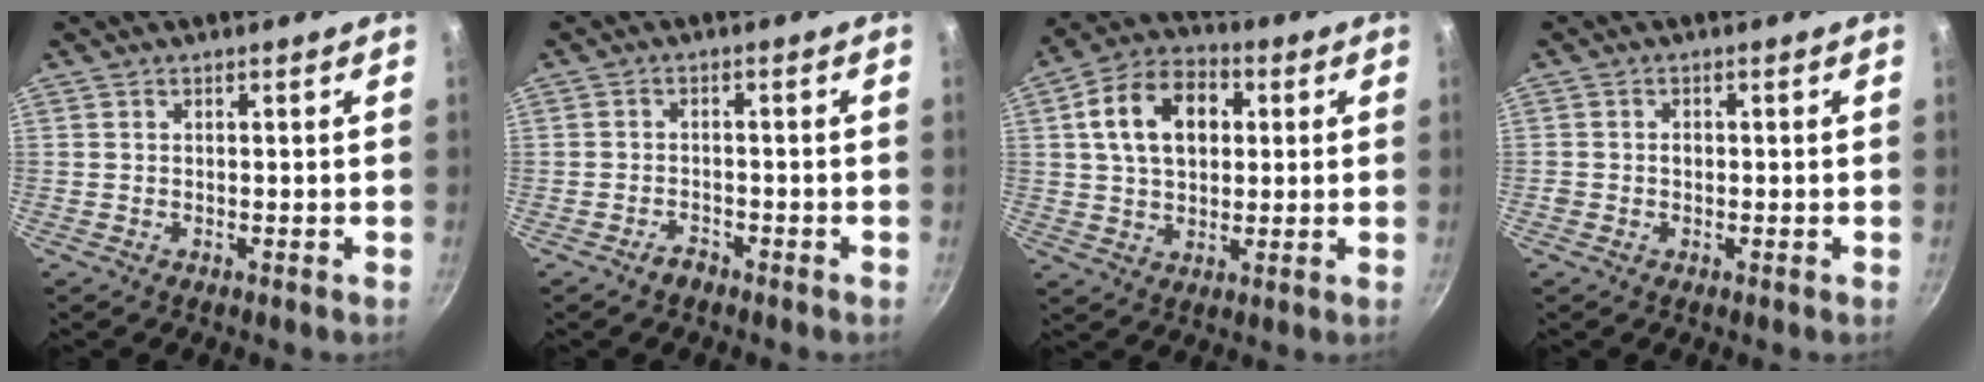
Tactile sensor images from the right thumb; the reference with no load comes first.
{"total": 2.2, "force": [-1.7, 1.2, 0.8], "torque": [-0.004, 0.023, -0.026]}
{"total": 13.9, "force": [3.1, 9.6, 9.5], "torque": [-0.138, 0.017, 0.039]}
{"total": 1.2, "force": [-0.1, 1.1, 0.6], "torque": [-0.007, 0.006, -0.003]}